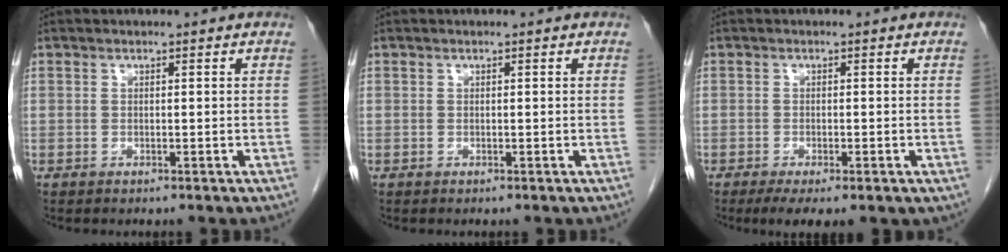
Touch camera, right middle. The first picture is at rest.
{"total": 0.0}
{"total": 6.5, "force": [-4.0, 2.1, 4.6], "torque": [-0.061, -0.014, -0.059]}